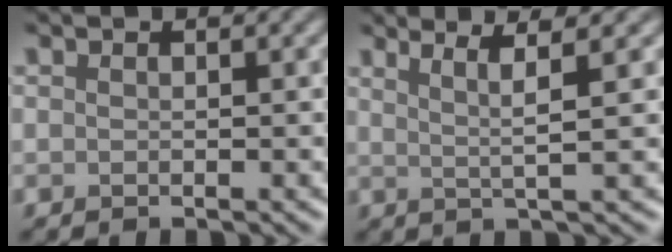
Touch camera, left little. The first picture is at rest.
{"total": 3.2, "force": [1.7, 0.4, 2.7], "torque": [-0.050, 0.002, 0.027]}